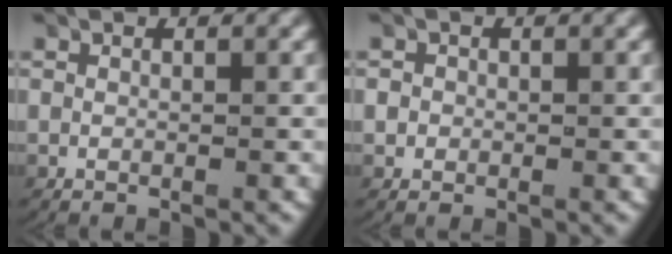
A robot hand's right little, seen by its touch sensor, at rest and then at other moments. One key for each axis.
{"total": 1.2, "fx": -0.2, "fy": 1.1, "fz": 0.2, "tx": -0.010, "ty": 0.001, "tz": -0.005}